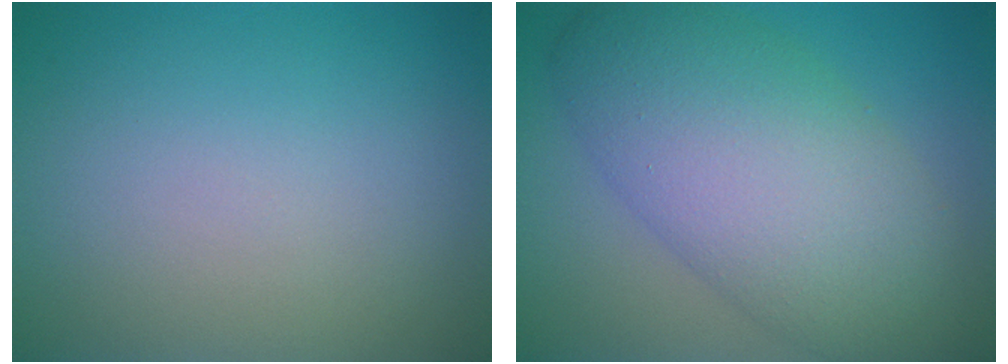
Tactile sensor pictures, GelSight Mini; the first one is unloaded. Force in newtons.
{"total": 10.4, "press": 10.4, "slide": 0.5}